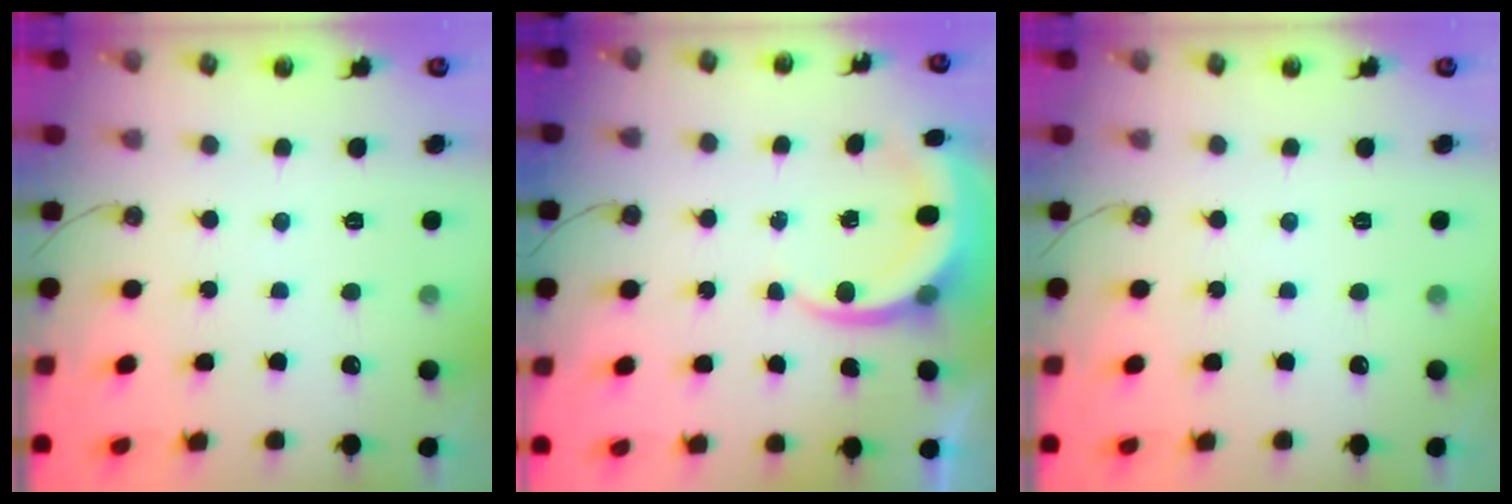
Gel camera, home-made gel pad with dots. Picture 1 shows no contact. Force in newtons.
{"total": 6.0, "press": 6.0, "slide": 0.3}
{"total": 0.0}